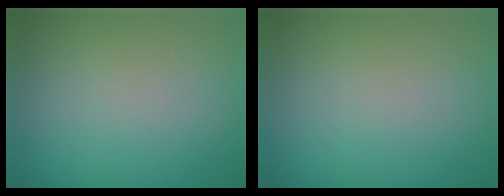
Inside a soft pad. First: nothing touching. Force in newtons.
{"total": 0.0}